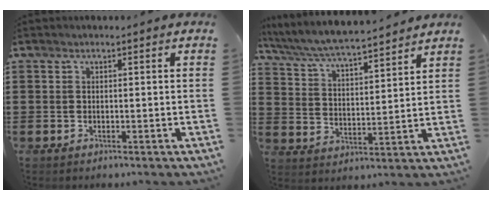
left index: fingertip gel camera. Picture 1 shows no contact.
{"total": 6.0, "force": [5.7, 0.1, 1.9], "torque": [-0.062, -0.038, 0.094]}